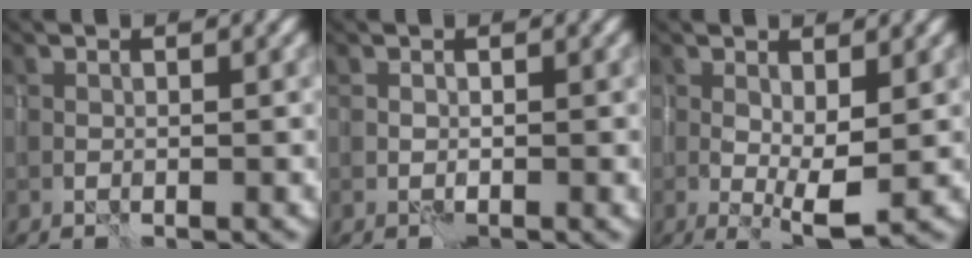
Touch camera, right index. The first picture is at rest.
{"total": 0.0}
{"total": 3.5, "force": [0.0, 0.9, 3.3], "torque": [-0.063, -0.007, 0.002]}